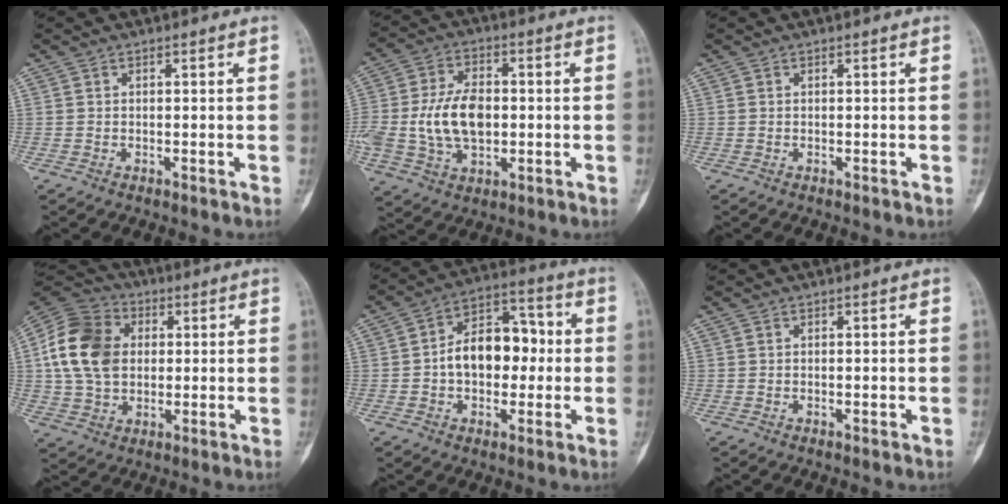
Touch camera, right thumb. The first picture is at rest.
{"total": 13.3, "force": [-0.6, 8.5, 10.2], "torque": [-0.186, 0.011, -0.005]}
{"total": 0.0}
{"total": 16.0, "force": [2.0, 12.2, 10.1], "torque": [-0.176, 0.013, 0.030]}
{"total": 13.1, "force": [-0.4, 8.7, 9.7], "torque": [-0.117, 0.040, -0.013]}
{"total": 0.0}